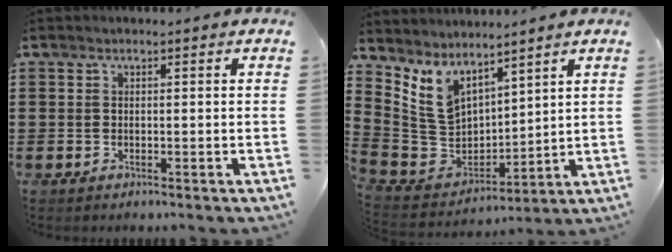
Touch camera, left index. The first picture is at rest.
{"total": 7.5, "force": [4.8, 4.7, 3.3], "torque": [-0.104, -0.031, 0.093]}